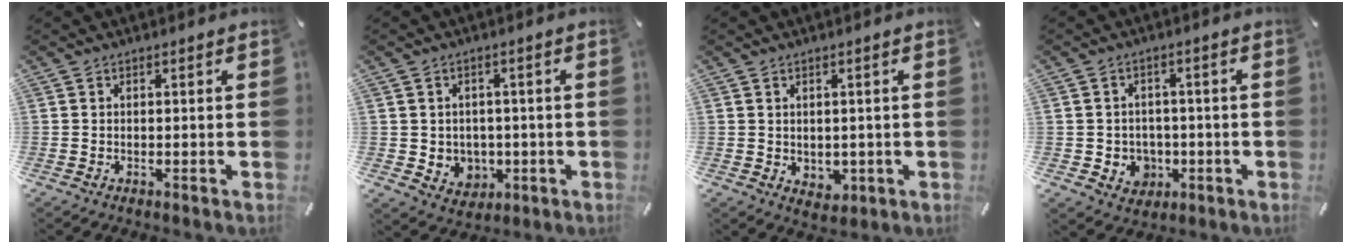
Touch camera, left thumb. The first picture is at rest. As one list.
[{"total": 5.3, "force": [0.6, 5.1, 0.9], "torque": [-0.005, -0.007, 0.013]}, {"total": 2.7, "force": [0.9, 2.5, 0.5], "torque": [0.005, -0.003, 0.016]}, {"total": 5.9, "force": [-1.0, 5.6, 1.5], "torque": [-0.024, 0.006, -0.017]}]